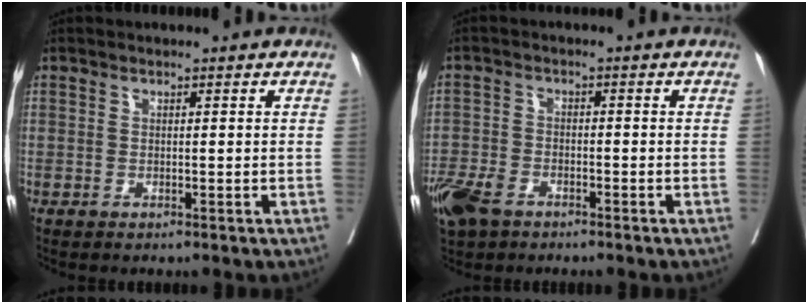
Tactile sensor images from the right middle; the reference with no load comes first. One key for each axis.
{"total": 7.7, "fx": -5.3, "fy": 4.0, "fz": 3.9, "tx": -0.087, "ty": -0.007, "tz": -0.098}